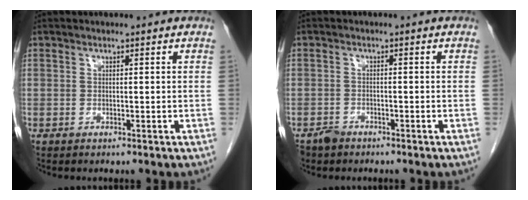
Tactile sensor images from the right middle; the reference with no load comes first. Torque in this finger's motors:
{"motor_torque": [-0.35, -0.11, 0.00, 0.00]}